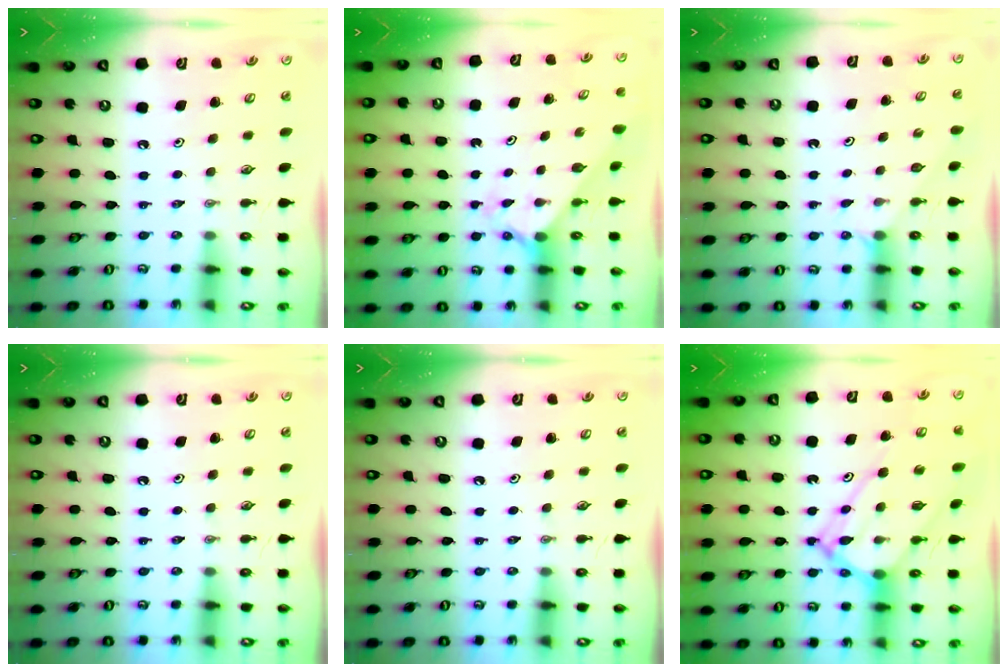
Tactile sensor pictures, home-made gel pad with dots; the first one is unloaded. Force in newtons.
{"total": 2.0, "press": 2.0, "slide": 0.2}
{"total": 1.9, "press": 1.9, "slide": 0.3}
{"total": 0.0}
{"total": 0.0}
{"total": 14.7, "press": 14.7, "slide": 1.3}